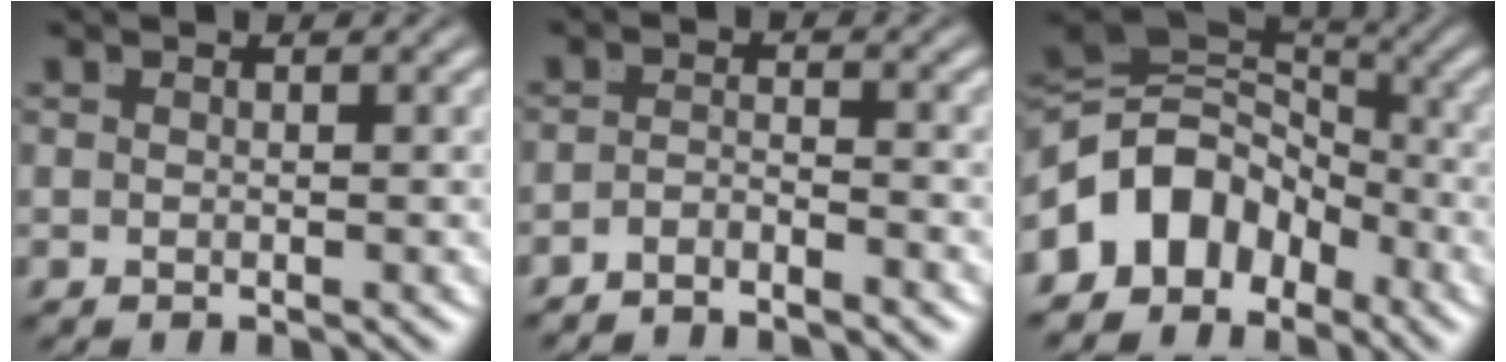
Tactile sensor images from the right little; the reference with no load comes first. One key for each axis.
{"total": 2.7, "fx": -2.7, "fy": -0.3, "fz": 0.4, "tx": 0.000, "ty": -0.011, "tz": -0.043}
{"total": 13.0, "fx": -1.4, "fy": 10.8, "fz": 7.1, "tx": -0.148, "ty": -0.024, "tz": -0.027}